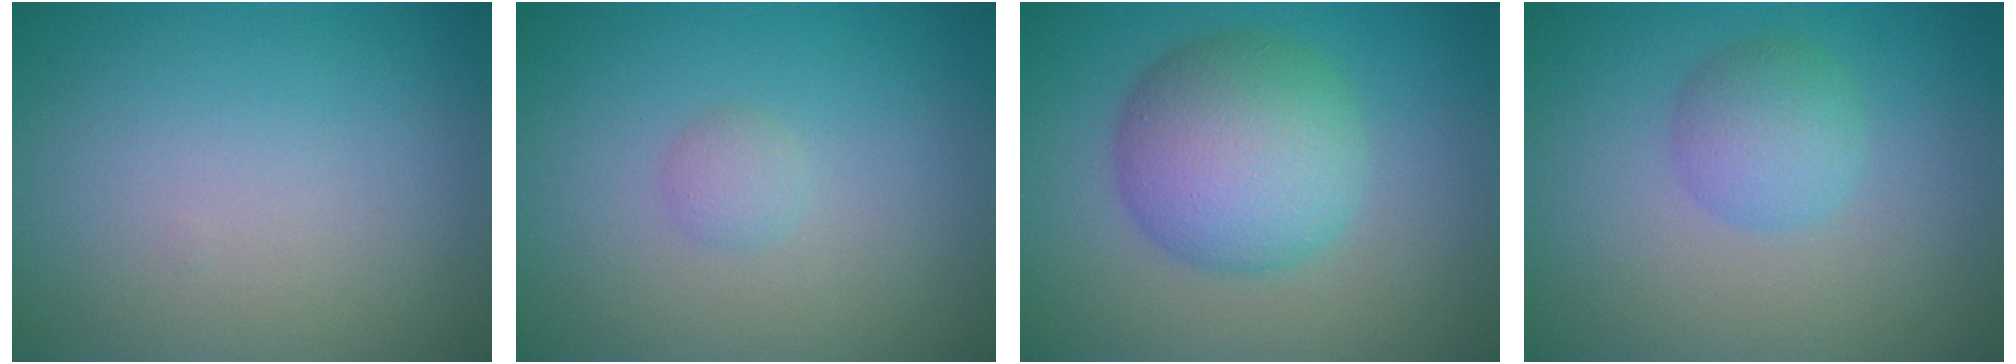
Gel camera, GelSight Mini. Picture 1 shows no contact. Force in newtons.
{"total": 1.0, "press": 1.0, "slide": 0.0}
{"total": 7.5, "press": 7.5, "slide": 0.0}
{"total": 2.9, "press": 2.9, "slide": 0.1}